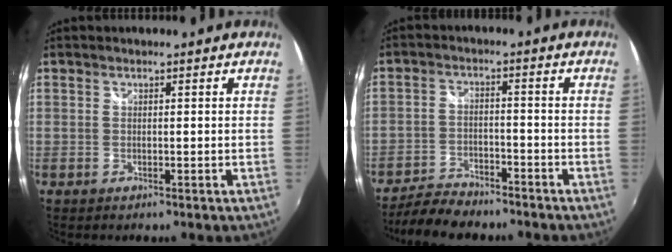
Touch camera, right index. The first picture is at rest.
{"total": 9.4, "force": [-8.2, 3.1, 3.5], "torque": [-0.100, -0.007, -0.137]}